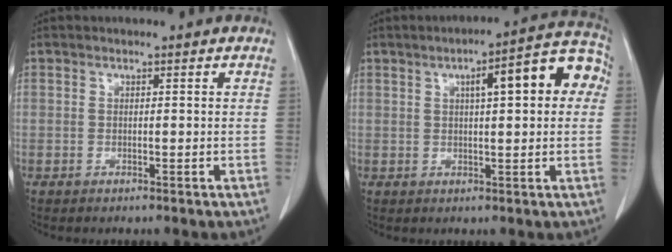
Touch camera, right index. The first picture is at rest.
{"total": 10.8, "force": [2.7, 2.4, 10.2], "torque": [-0.132, 0.036, 0.029]}